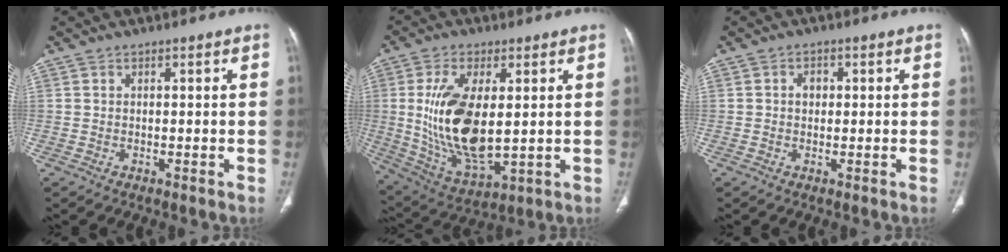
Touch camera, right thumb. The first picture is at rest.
{"total": 17.0, "force": [1.5, 8.0, 14.9], "torque": [-0.289, -0.022, 0.045]}
{"total": 2.0, "force": [0.2, 1.6, 1.1], "torque": [-0.010, 0.005, 0.000]}